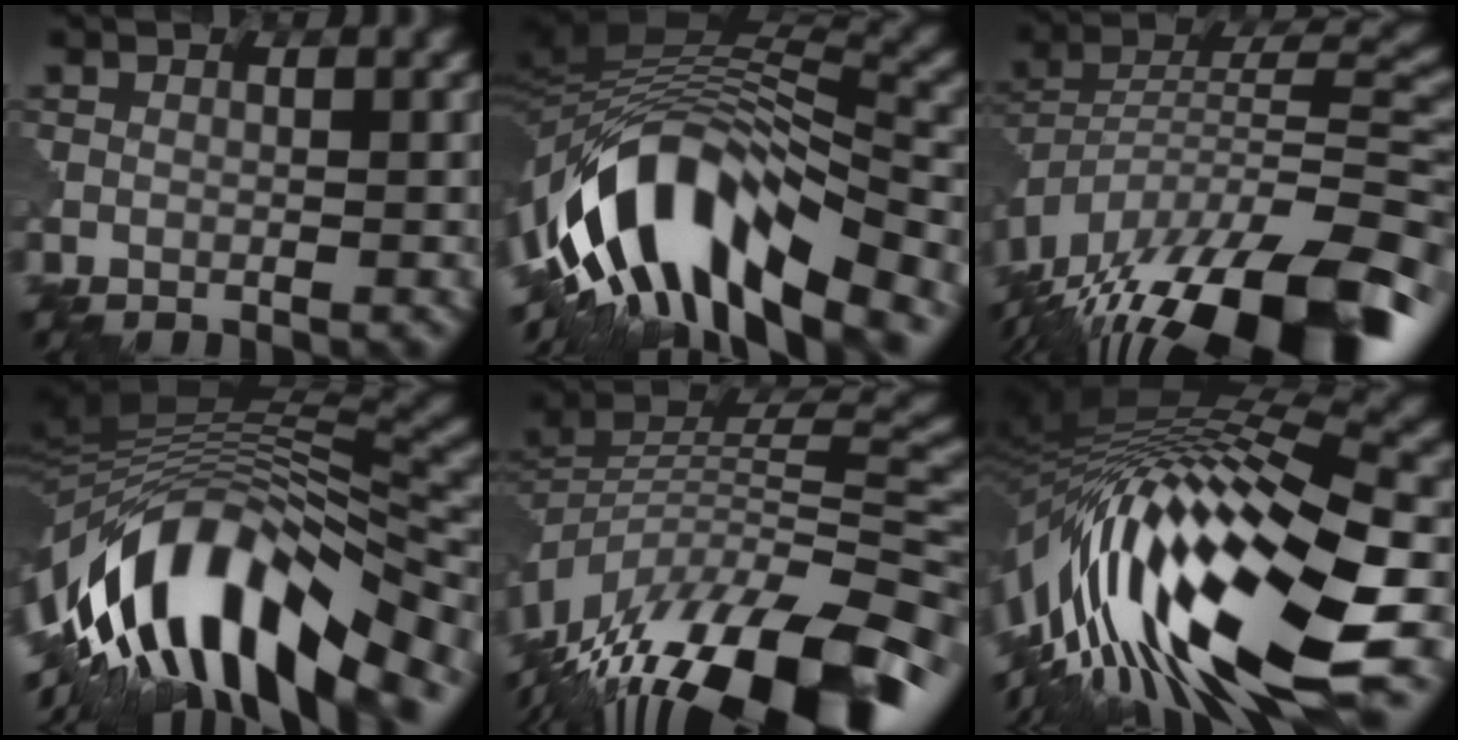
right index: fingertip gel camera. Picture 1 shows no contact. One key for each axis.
{"total": 12.6, "fx": -6.5, "fy": 5.5, "fz": 9.2, "tx": -0.161, "ty": 0.023, "tz": -0.108}
{"total": 17.8, "fx": -13.2, "fy": 5.9, "fz": 10.3, "tx": -0.182, "ty": 0.007, "tz": -0.207}
{"total": 14.0, "fx": -7.1, "fy": 5.8, "fz": 10.6, "tx": -0.186, "ty": 0.027, "tz": -0.116}
{"total": 17.3, "fx": -11.2, "fy": 6.3, "fz": 11.5, "tx": -0.210, "ty": 0.011, "tz": -0.183}
{"total": 16.5, "fx": -5.0, "fy": 4.3, "fz": 15.1, "tx": -0.273, "ty": 0.026, "tz": -0.098}